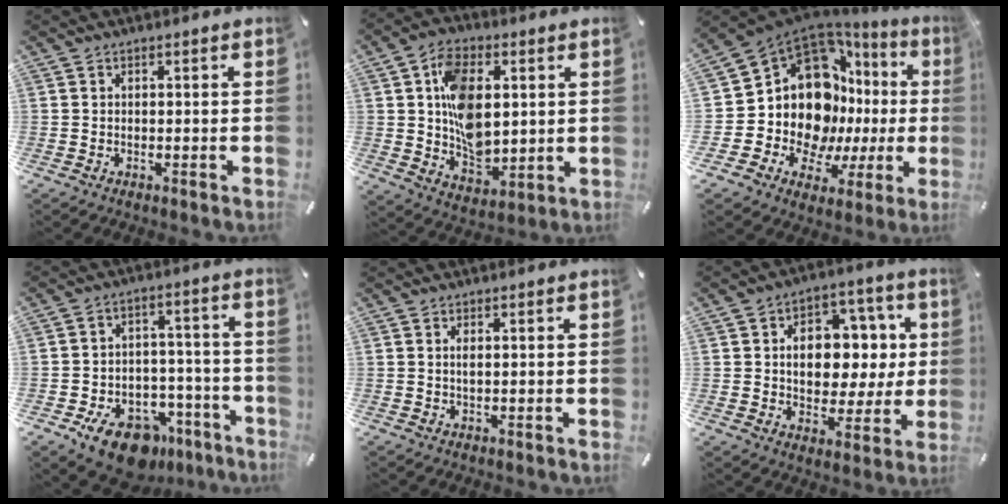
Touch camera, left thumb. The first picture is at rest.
{"total": 12.6, "force": [2.2, 8.6, 8.9], "torque": [-0.155, 0.009, 0.044]}
{"total": 18.0, "force": [3.4, 13.3, 11.6], "torque": [-0.216, -0.070, 0.078]}
{"total": 13.0, "force": [-8.1, 8.1, 6.2], "torque": [-0.072, 0.064, -0.130]}
{"total": 1.2, "force": [0.3, 0.2, 1.1], "torque": [-0.022, 0.001, 0.003]}
{"total": 12.3, "force": [1.2, 9.7, 7.4], "torque": [-0.102, -0.003, 0.028]}